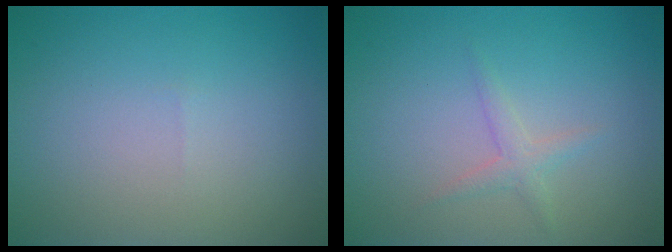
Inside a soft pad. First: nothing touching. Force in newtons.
{"total": 1.3, "press": 1.3, "slide": 0.0}